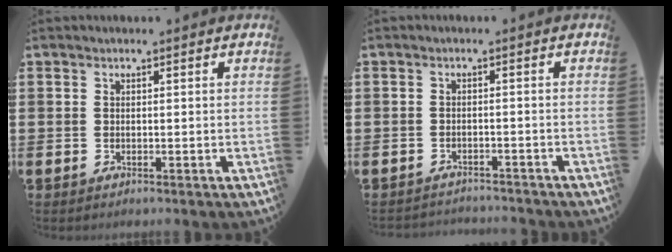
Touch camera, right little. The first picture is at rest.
{"total": 1.6, "force": [-1.5, 0.0, -0.2], "torque": [-0.002, 0.003, -0.034]}